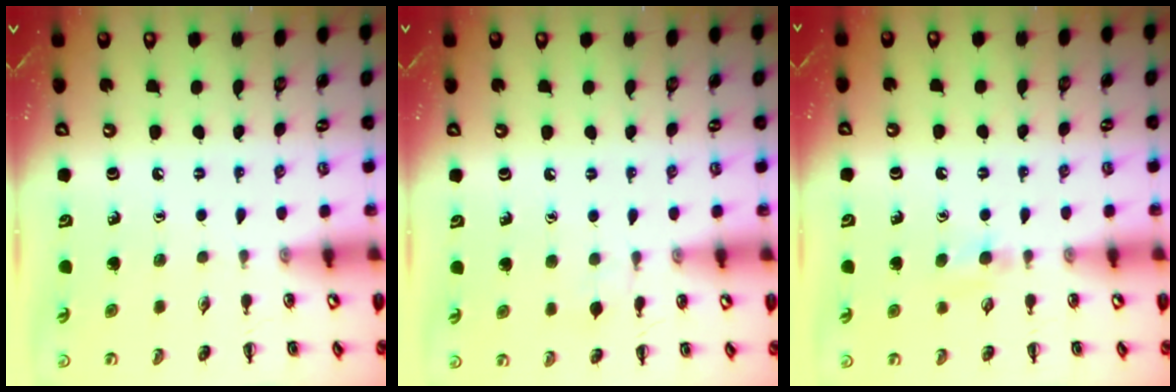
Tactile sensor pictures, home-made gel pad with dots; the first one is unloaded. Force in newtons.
{"total": 5.0, "press": 4.7, "slide": 1.7}
{"total": 3.5, "press": 3.3, "slide": 1.3}